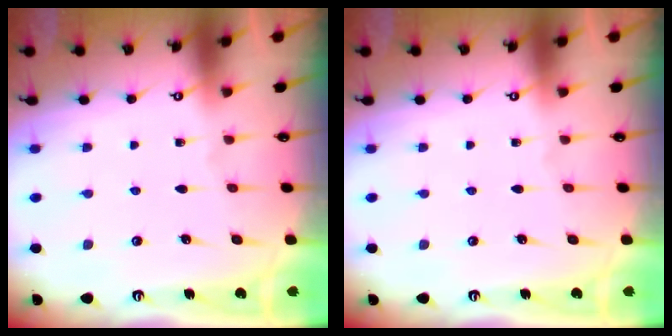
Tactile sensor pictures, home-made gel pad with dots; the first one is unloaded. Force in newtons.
{"total": 0.0}